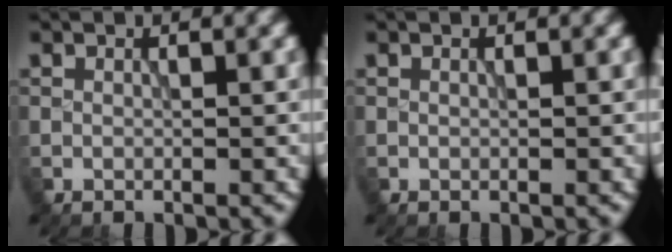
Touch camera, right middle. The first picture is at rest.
{"total": 0.0}